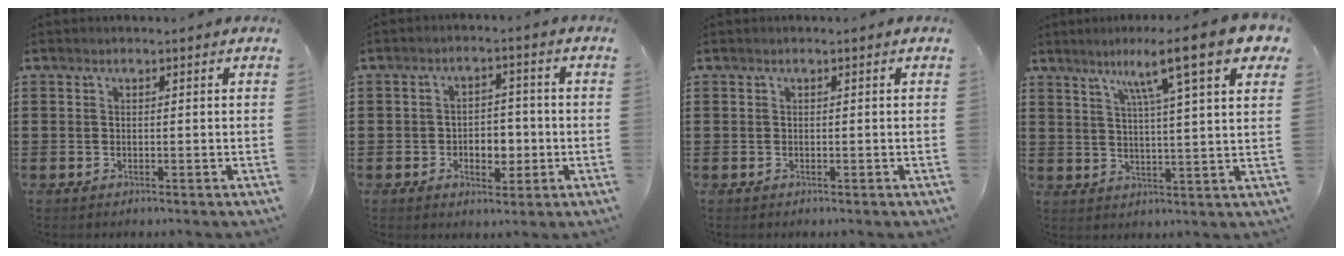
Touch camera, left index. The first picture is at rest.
{"total": 4.6, "force": [-1.2, 3.0, 3.2], "torque": [-0.056, 0.006, -0.028]}
{"total": 0.0}
{"total": 12.7, "force": [7.8, 1.0, 10.0], "torque": [-0.179, -0.019, 0.120]}